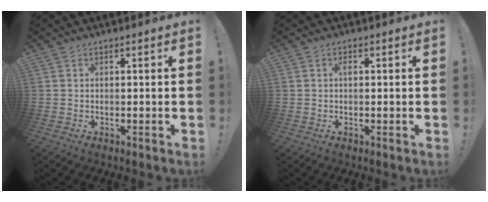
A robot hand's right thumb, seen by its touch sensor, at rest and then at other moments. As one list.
[{"total": 0.9, "force": [0.1, 0.5, 0.7], "torque": [-0.010, 0.002, -0.001]}]